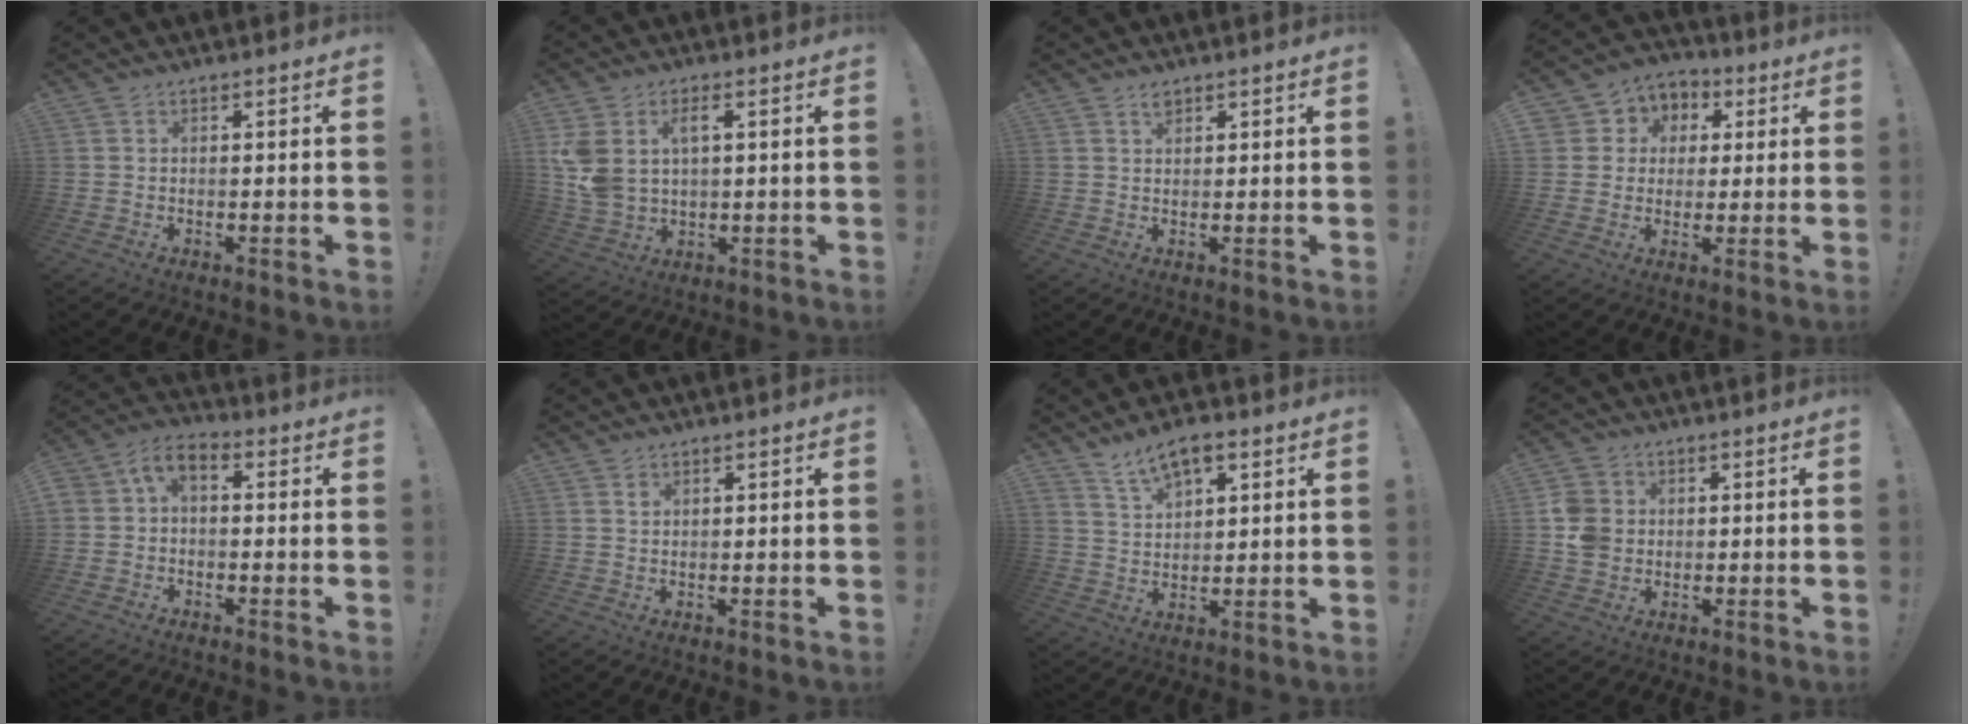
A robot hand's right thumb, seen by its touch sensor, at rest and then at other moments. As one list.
[{"total": 8.3, "force": [3.0, 5.2, 5.7], "torque": [-0.121, -0.008, 0.056]}, {"total": 1.7, "force": [1.3, 0.8, 0.7], "torque": [0.006, -0.011, 0.021]}, {"total": 7.5, "force": [0.3, 7.3, 1.8], "torque": [-0.032, -0.001, 0.011]}, {"total": 4.3, "force": [-0.7, 3.0, 3.1], "torque": [-0.065, 0.006, -0.010]}, {"total": 1.3, "force": [1.0, 0.7, 0.5], "torque": [0.005, -0.008, 0.016]}, {"total": 8.0, "force": [5.1, 4.0, 4.8], "torque": [-0.080, -0.016, 0.094]}, {"total": 7.6, "force": [0.1, 6.8, 3.2], "torque": [-0.065, 0.005, 0.004]}]